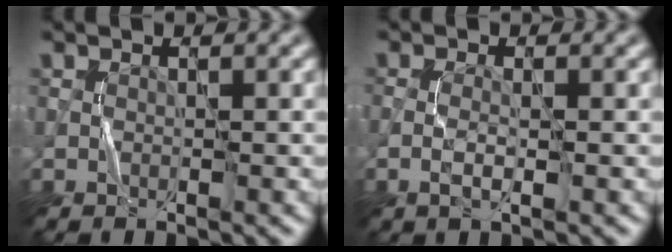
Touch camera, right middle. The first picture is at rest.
{"total": 1.5, "force": [-0.4, 0.3, 1.4], "torque": [-0.034, 0.000, -0.014]}